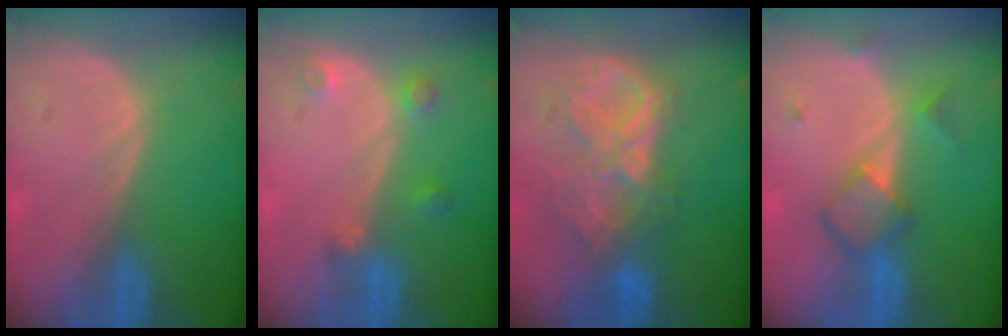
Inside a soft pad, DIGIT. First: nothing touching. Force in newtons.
{"total": 3.0, "press": 2.8, "slide": 1.1}
{"total": 9.2, "press": 7.9, "slide": 4.7}
{"total": 5.1, "press": 5.1, "slide": 0.4}